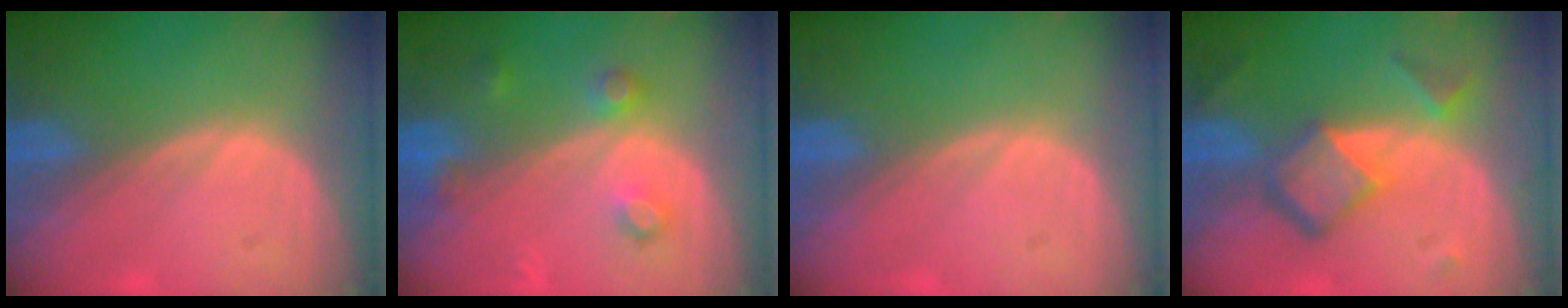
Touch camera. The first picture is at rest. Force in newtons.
{"total": 3.7, "press": 3.4, "slide": 1.6}
{"total": 0.0}
{"total": 6.9, "press": 5.9, "slide": 3.6}